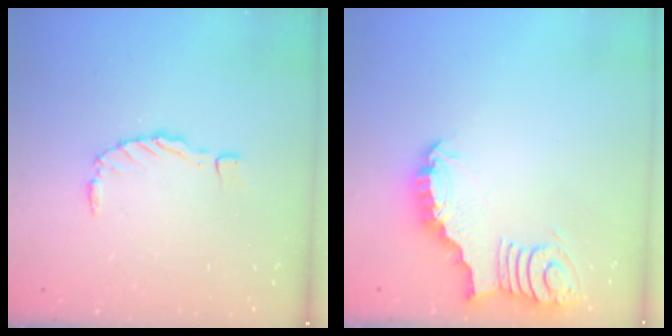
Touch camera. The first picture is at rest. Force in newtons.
{"total": 3.8, "press": 3.7, "slide": 0.8}